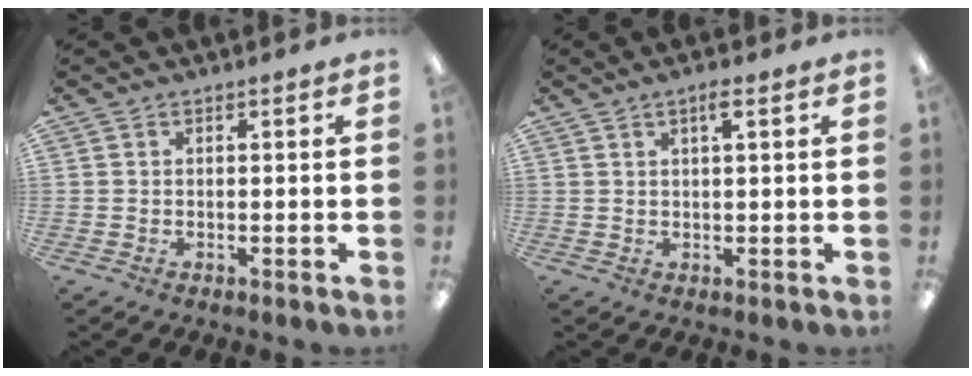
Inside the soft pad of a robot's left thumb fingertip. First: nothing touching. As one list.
[{"total": 2.6, "force": [1.6, 0.4, 2.1], "torque": [-0.038, 0.001, 0.023]}]